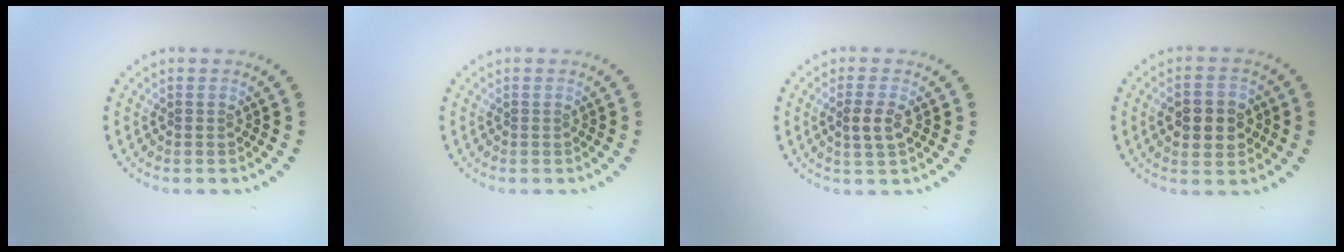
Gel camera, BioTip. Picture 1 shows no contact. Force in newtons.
{"total": 0.0}
{"total": 2.2, "press": 2.2, "slide": 0.5}
{"total": 4.6, "press": 4.6, "slide": 0.1}